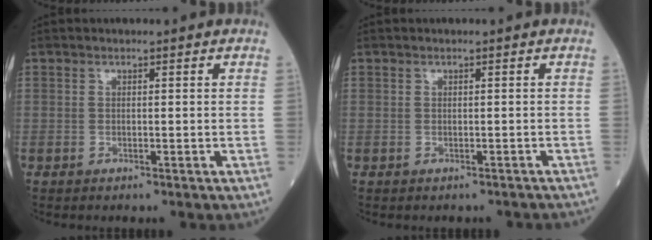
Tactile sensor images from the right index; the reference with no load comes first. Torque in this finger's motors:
{"motor_torque": [-0.06, -0.09, -0.60, -0.11]}